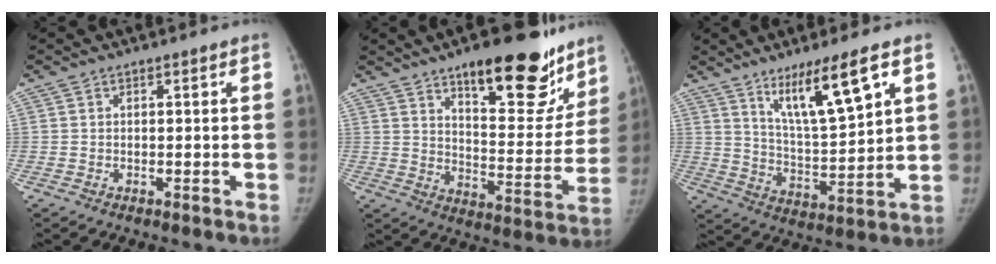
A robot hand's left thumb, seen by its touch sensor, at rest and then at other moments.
{"total": 22.5, "force": [14.7, 8.4, 14.8], "torque": [-0.144, -0.081, 0.209]}
{"total": 13.0, "force": [7.2, 2.2, 10.6], "torque": [-0.176, -0.051, 0.137]}